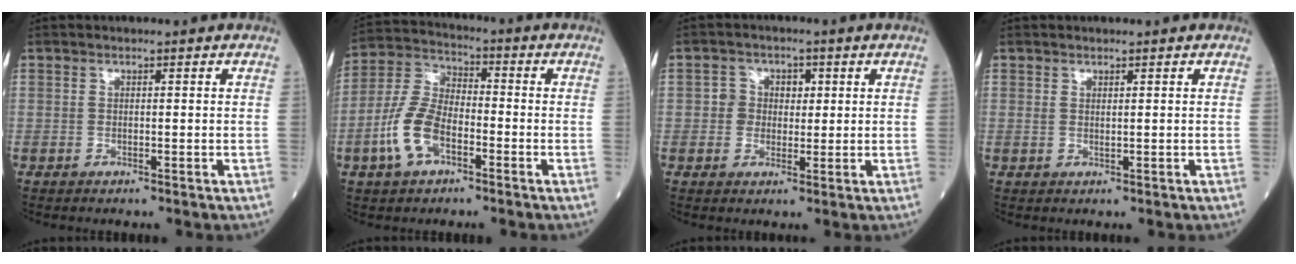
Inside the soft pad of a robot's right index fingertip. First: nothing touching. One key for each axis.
{"total": 9.7, "fx": -3.8, "fy": 4.8, "fz": 7.5, "tx": -0.179, "ty": 0.011, "tz": -0.080}
{"total": 3.7, "fx": 0.5, "fy": 3.3, "fz": 1.5, "tx": -0.016, "ty": 0.012, "tz": 0.007}
{"total": 0.6, "fx": 0.5, "fy": 0.1, "fz": 0.3, "tx": -0.009, "ty": -0.003, "tz": 0.009}